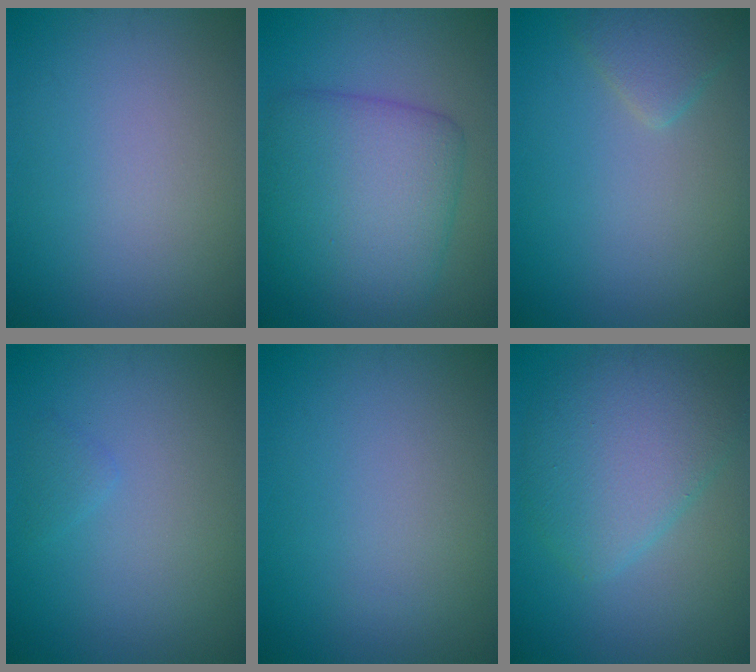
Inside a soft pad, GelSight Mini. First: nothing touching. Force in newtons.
{"total": 8.2, "press": 8.2, "slide": 0.1}
{"total": 2.1, "press": 2.1, "slide": 0.1}
{"total": 0.7, "press": 0.7, "slide": 0.0}
{"total": 0.0}
{"total": 5.8, "press": 5.8, "slide": 0.4}